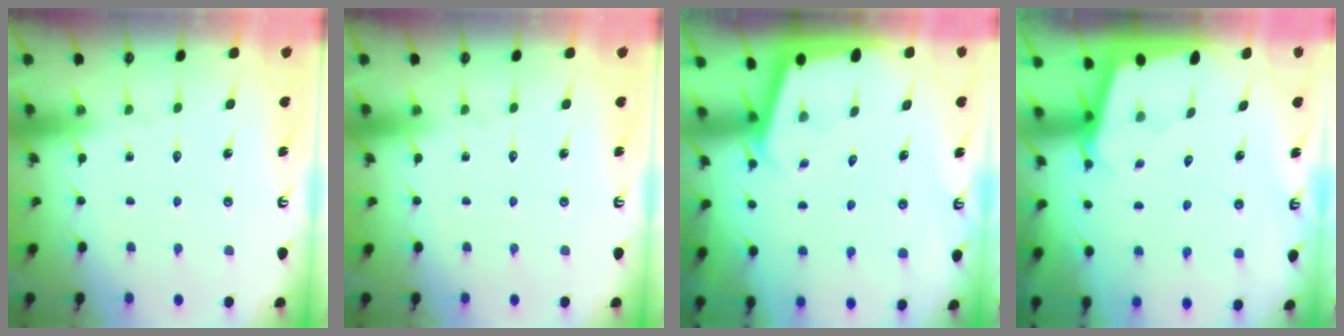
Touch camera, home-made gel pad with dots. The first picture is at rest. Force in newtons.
{"total": 0.0}
{"total": 2.0, "press": 2.0, "slide": 0.1}
{"total": 2.3, "press": 2.3, "slide": 0.2}